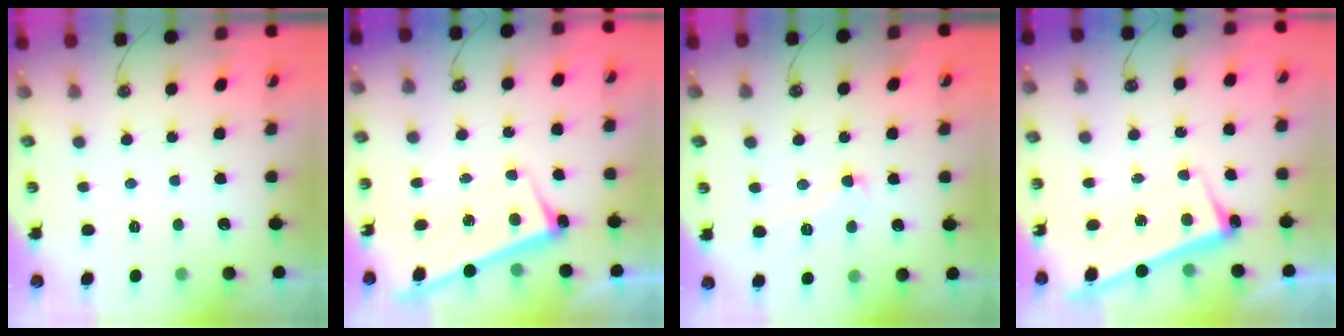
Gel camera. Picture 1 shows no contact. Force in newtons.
{"total": 2.9, "press": 2.9, "slide": 0.4}
{"total": 1.6, "press": 1.4, "slide": 0.8}
{"total": 2.6, "press": 2.4, "slide": 0.9}